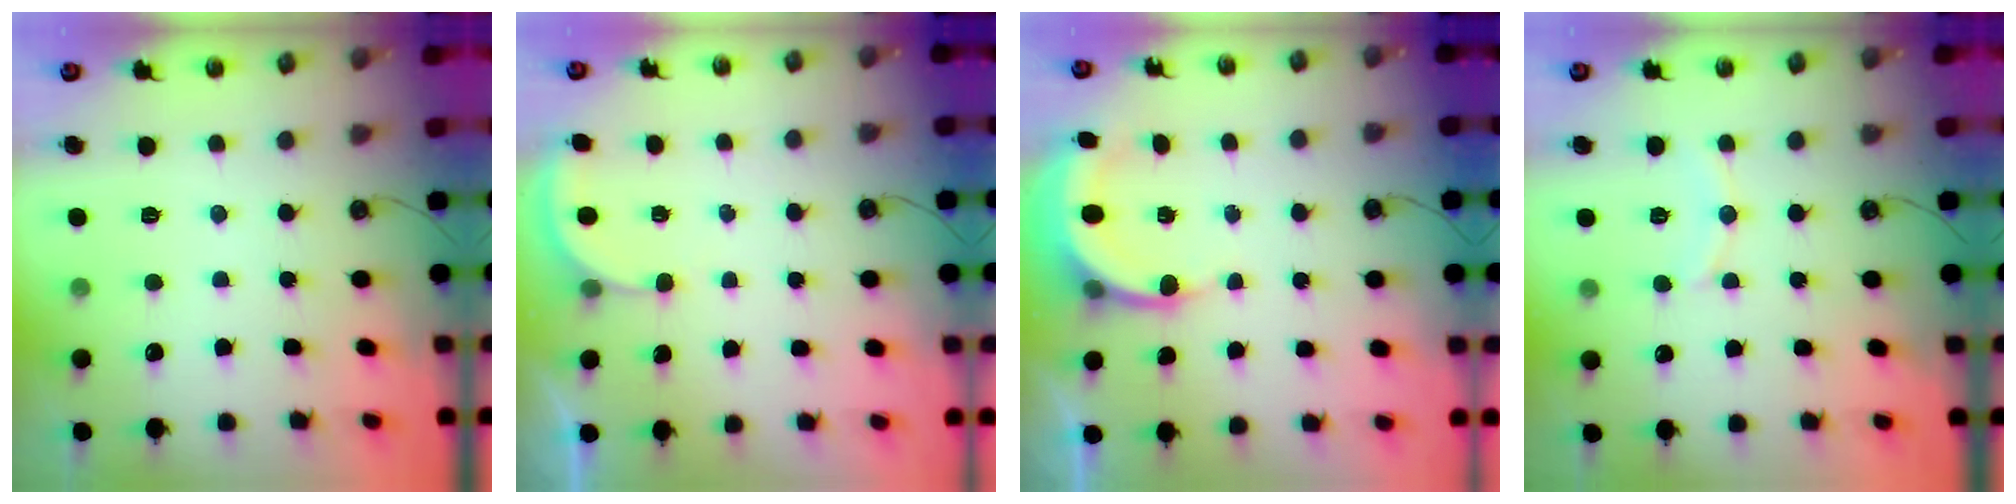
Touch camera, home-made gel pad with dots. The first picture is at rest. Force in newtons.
{"total": 2.3, "press": 2.3, "slide": 0.2}
{"total": 6.9, "press": 6.8, "slide": 1.0}
{"total": 6.3, "press": 6.3, "slide": 0.7}